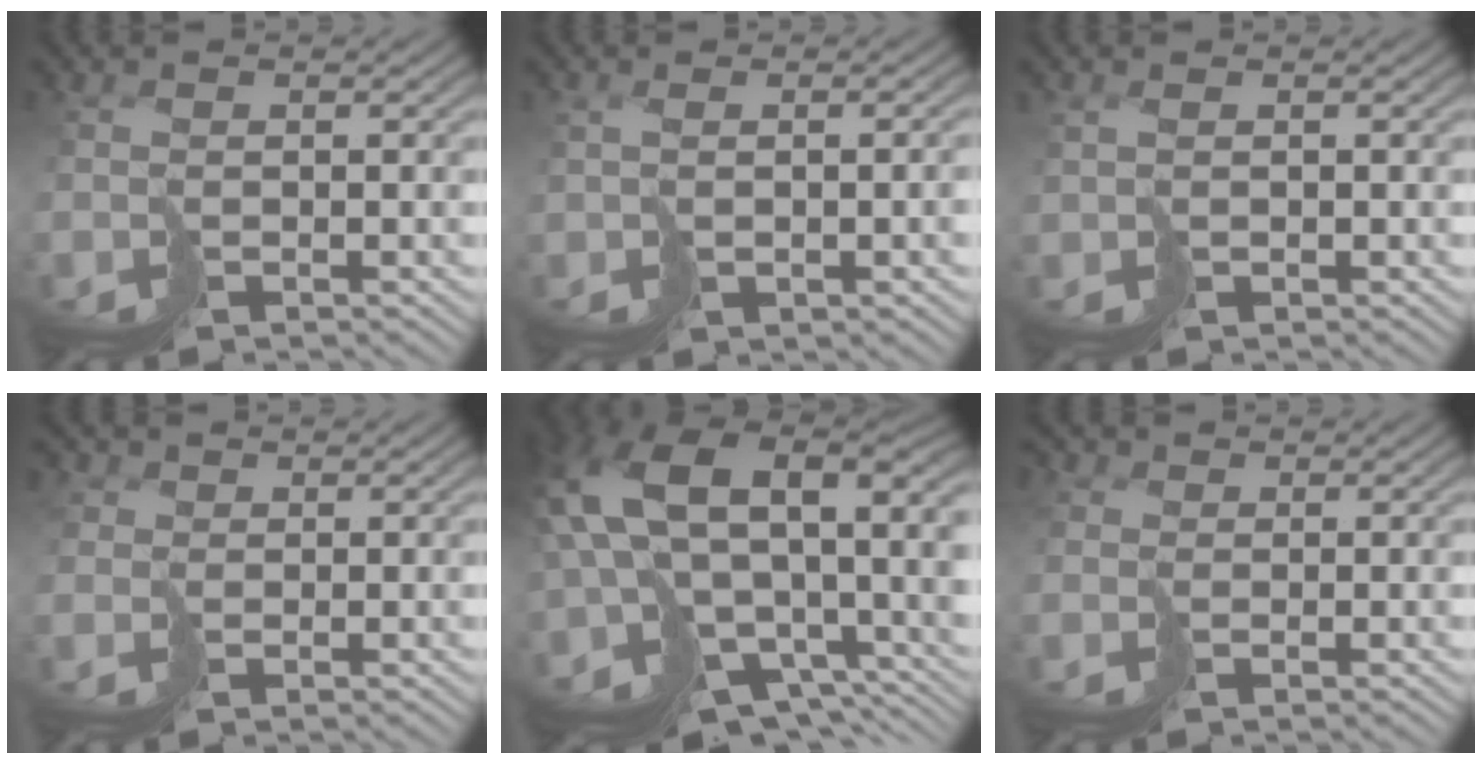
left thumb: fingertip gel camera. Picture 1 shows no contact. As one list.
[{"total": 3.4, "force": [0.1, 1.5, 3.1], "torque": [-0.060, 0.000, 0.012]}, {"total": 1.1, "force": [0.8, 0.5, 0.5], "torque": [-0.017, -0.001, 0.020]}, {"total": 2.6, "force": [0.9, 2.3, 0.6], "torque": [-0.032, 0.005, 0.009]}, {"total": 16.1, "force": [-1.9, 10.7, 11.8], "torque": [-0.266, -0.046, 0.023]}, {"total": 2.5, "force": [0.5, 2.3, 0.9], "torque": [-0.036, 0.005, 0.003]}]